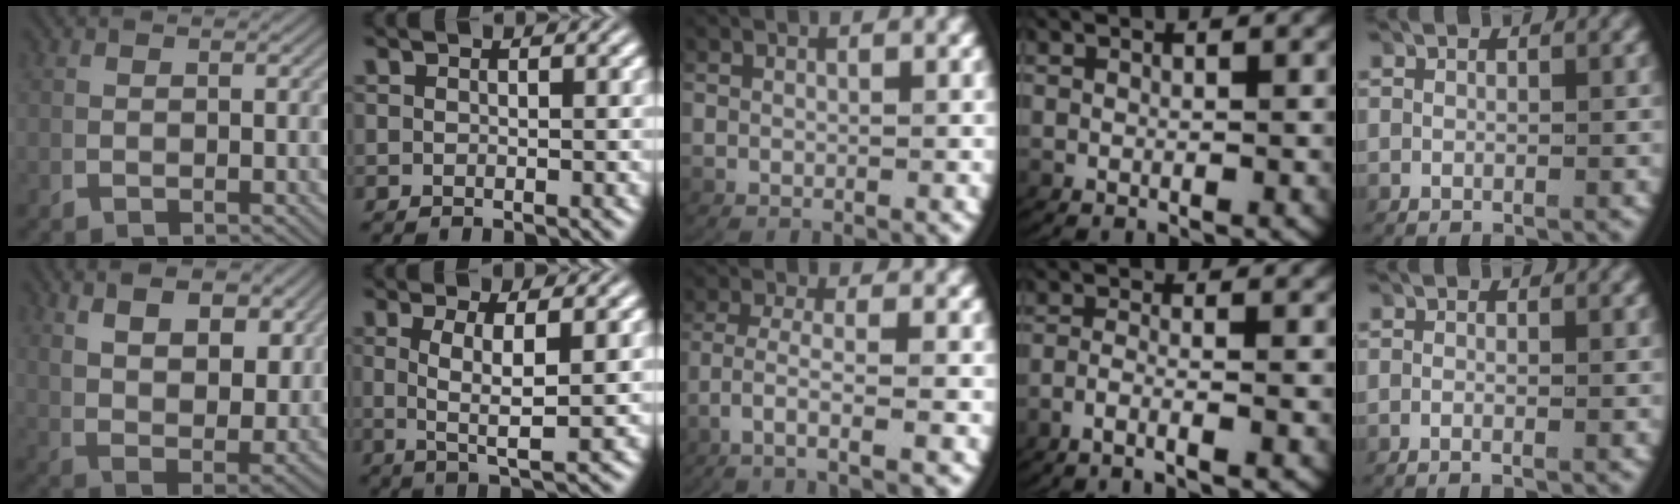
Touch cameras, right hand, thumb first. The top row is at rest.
{"thumb": {"total": 9.2, "force": [2.8, 5.4, 6.9], "torque": [-0.130, -0.036, 0.068]}, "index": {"total": 4.0, "force": [0.1, 0.0, 4.0], "torque": [-0.069, -0.017, 0.014]}, "middle": {"total": 4.2, "force": [-2.5, 0.6, 3.4], "torque": [-0.076, -0.015, -0.033]}, "ring": {"total": 2.8, "force": [-2.0, 0.2, 1.9], "torque": [-0.053, -0.010, -0.033]}, "little": {"total": 1.1, "force": [-0.9, 0.1, 0.5], "torque": [-0.019, -0.001, -0.016]}}